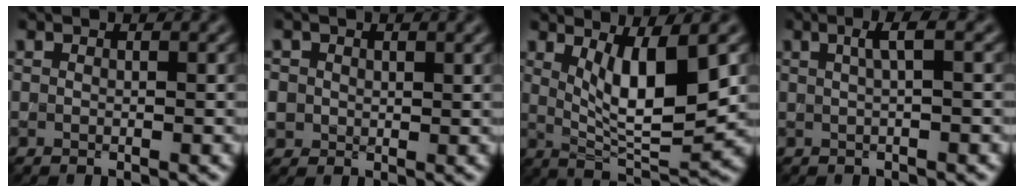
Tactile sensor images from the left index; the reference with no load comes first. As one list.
[{"total": 2.5, "force": [0.5, 2.3, 0.7], "torque": [-0.026, 0.002, 0.012]}, {"total": 6.4, "force": [1.9, 1.7, 5.9], "torque": [-0.099, -0.018, 0.039]}, {"total": 2.1, "force": [0.6, 0.3, 2.0], "torque": [-0.030, 0.008, 0.009]}]